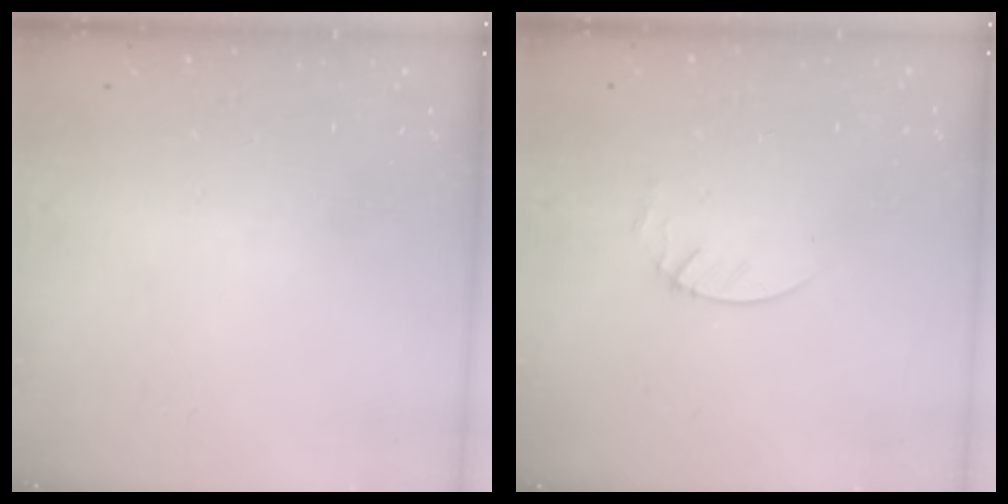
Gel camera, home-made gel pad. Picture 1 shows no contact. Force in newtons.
{"total": 2.1, "press": 2.1, "slide": 0.2}